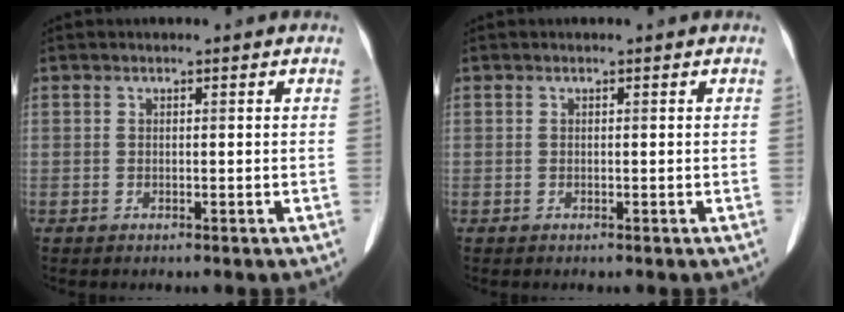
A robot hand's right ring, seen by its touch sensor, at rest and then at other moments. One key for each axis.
{"total": 0.0}